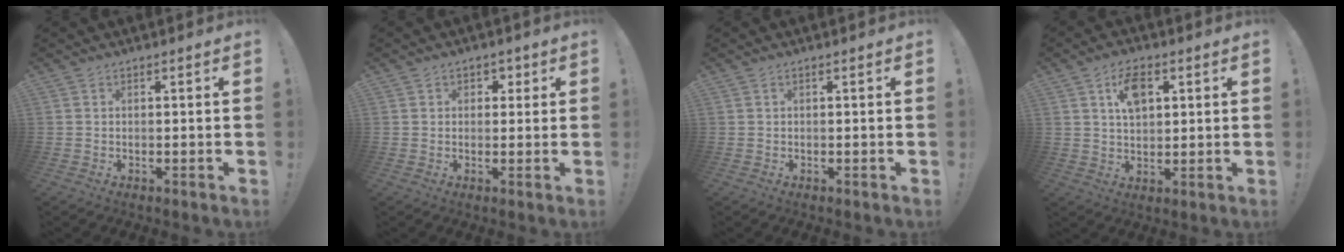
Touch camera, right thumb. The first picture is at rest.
{"total": 2.7, "force": [0.8, 2.4, 0.9], "torque": [-0.001, 0.000, 0.010]}
{"total": 0.0}
{"total": 8.2, "force": [3.1, 4.7, 6.0], "torque": [-0.097, 0.006, 0.056]}